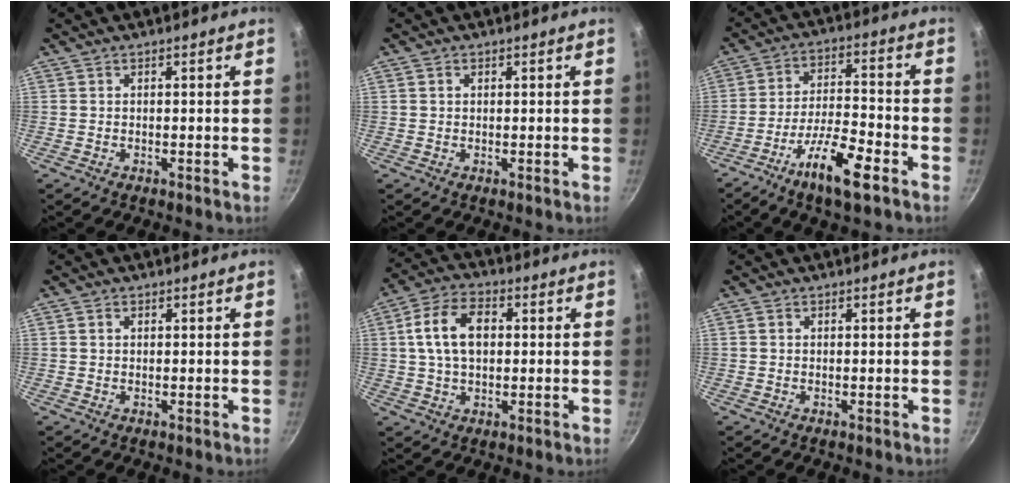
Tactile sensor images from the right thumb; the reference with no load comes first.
{"total": 0.9, "force": [0.4, 0.7, 0.3], "torque": [-0.003, 0.002, 0.006]}
{"total": 11.5, "force": [-6.6, 2.7, 9.1], "torque": [-0.164, 0.037, -0.121]}
{"total": 1.1, "force": [0.5, 0.9, 0.4], "torque": [-0.003, 0.002, 0.007]}
{"total": 11.4, "force": [1.8, 7.4, 8.5], "torque": [-0.141, 0.017, 0.025]}
{"total": 0.5, "force": [0.2, 0.5, 0.1], "torque": [0.000, 0.003, 0.001]}